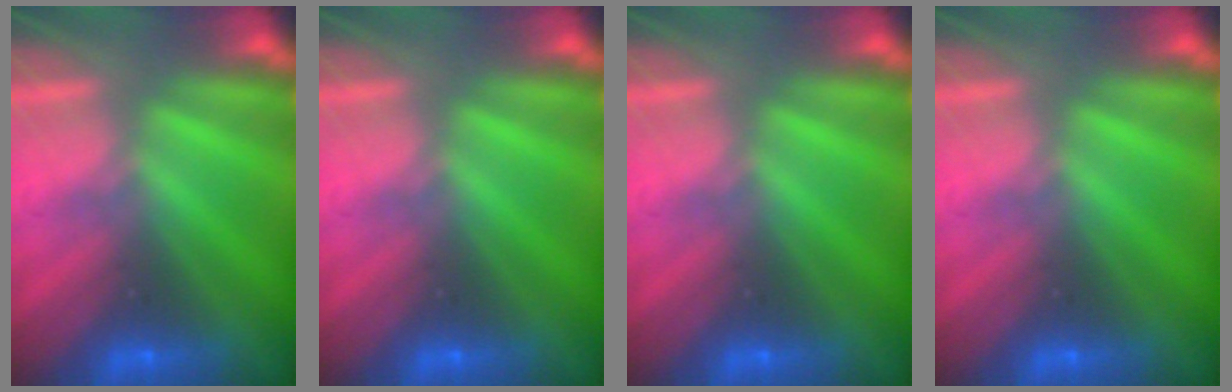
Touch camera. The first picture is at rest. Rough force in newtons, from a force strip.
{"total": 0.0}
{"total": 0.0}
{"total": 0.0}